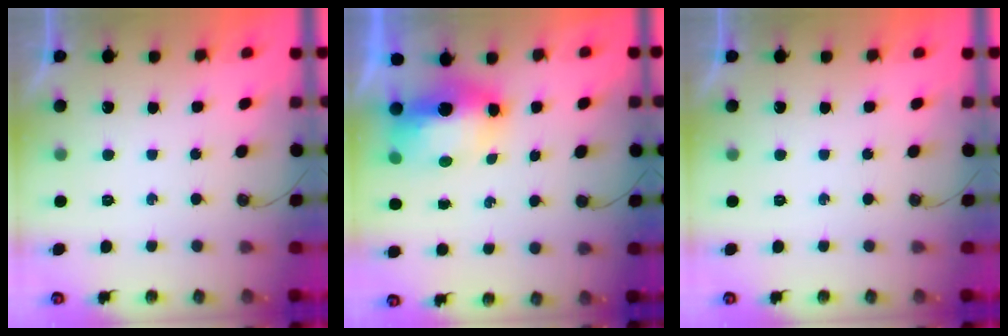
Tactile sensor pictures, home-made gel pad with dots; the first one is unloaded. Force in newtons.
{"total": 8.7, "press": 8.5, "slide": 1.6}
{"total": 0.0}